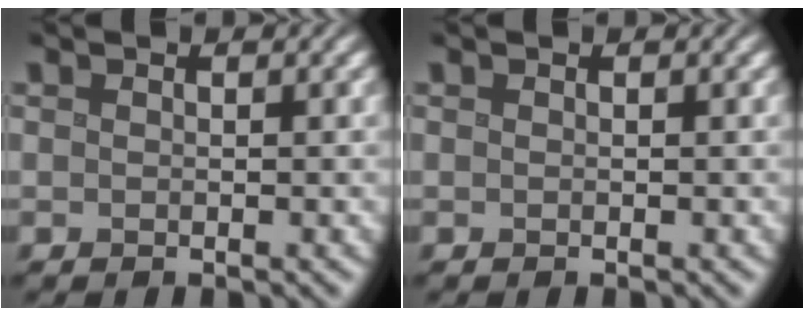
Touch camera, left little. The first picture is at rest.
{"total": 0.0}